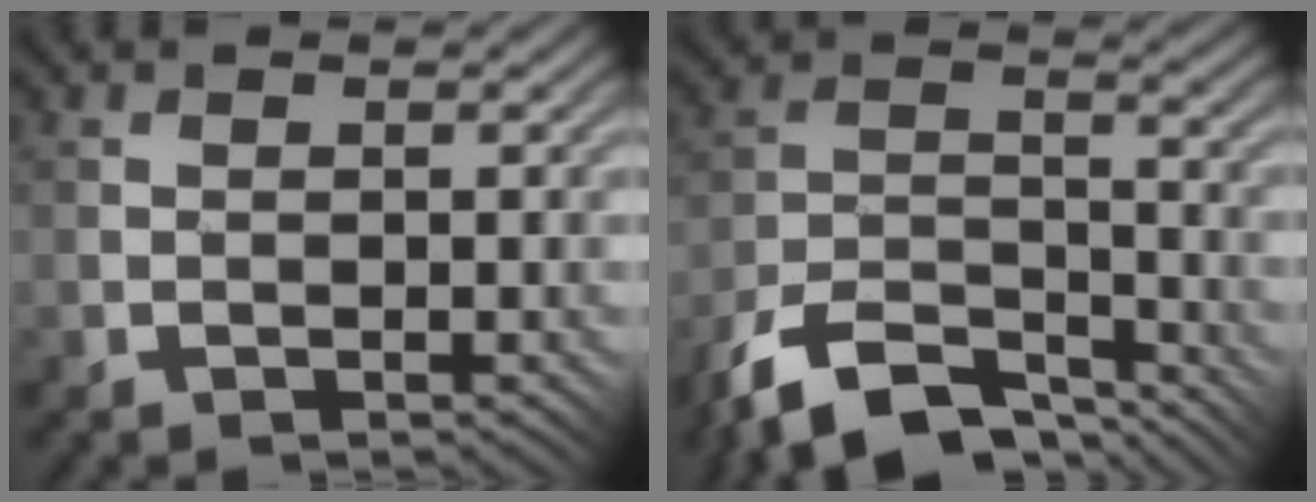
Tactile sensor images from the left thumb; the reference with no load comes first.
{"total": 11.1, "force": [-8.8, 3.9, 5.5], "torque": [-0.105, 0.001, -0.169]}